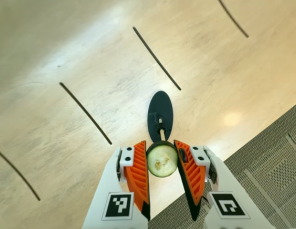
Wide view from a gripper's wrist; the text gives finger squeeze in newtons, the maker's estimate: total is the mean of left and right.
{"total": 8.4, "left": 8.4, "right": 8.3}